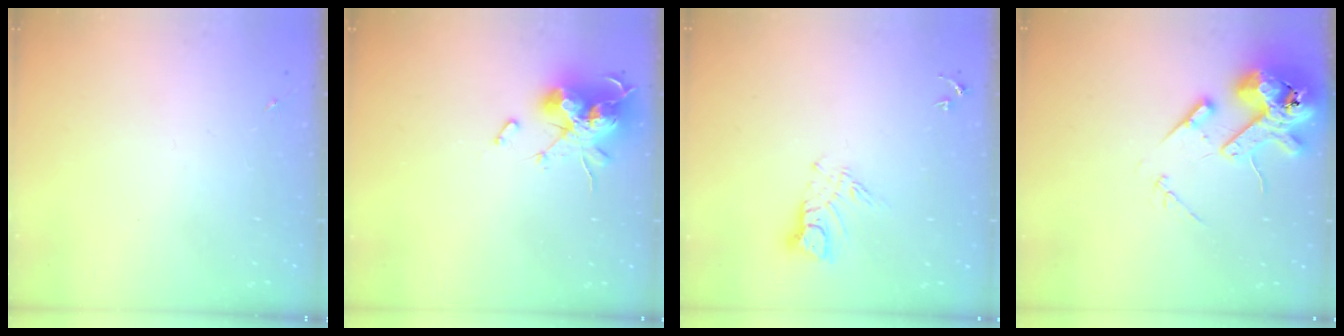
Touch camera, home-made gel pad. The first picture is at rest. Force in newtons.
{"total": 16.7, "press": 16.7, "slide": 0.1}
{"total": 7.7, "press": 7.7, "slide": 0.7}
{"total": 14.6, "press": 14.4, "slide": 2.5}